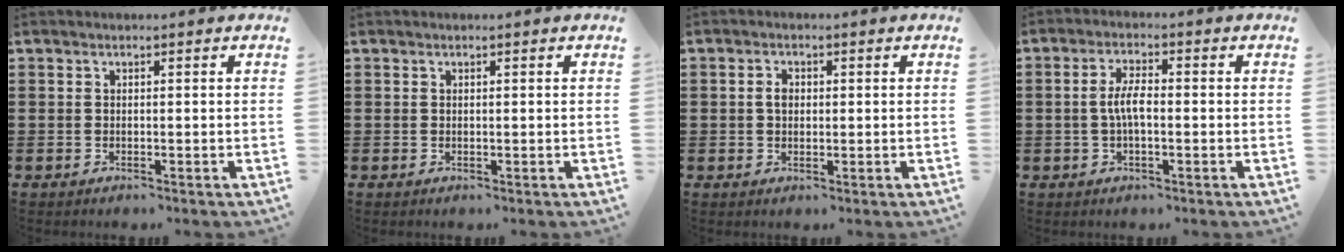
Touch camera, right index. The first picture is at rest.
{"total": 0.0}
{"total": 1.9, "force": [0.2, 1.3, 1.5], "torque": [-0.030, 0.007, 0.002]}
{"total": 4.1, "force": [-0.5, 1.3, 3.9], "torque": [-0.085, 0.001, -0.016]}